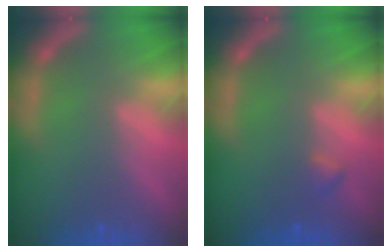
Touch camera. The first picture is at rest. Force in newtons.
{"total": 0.9}